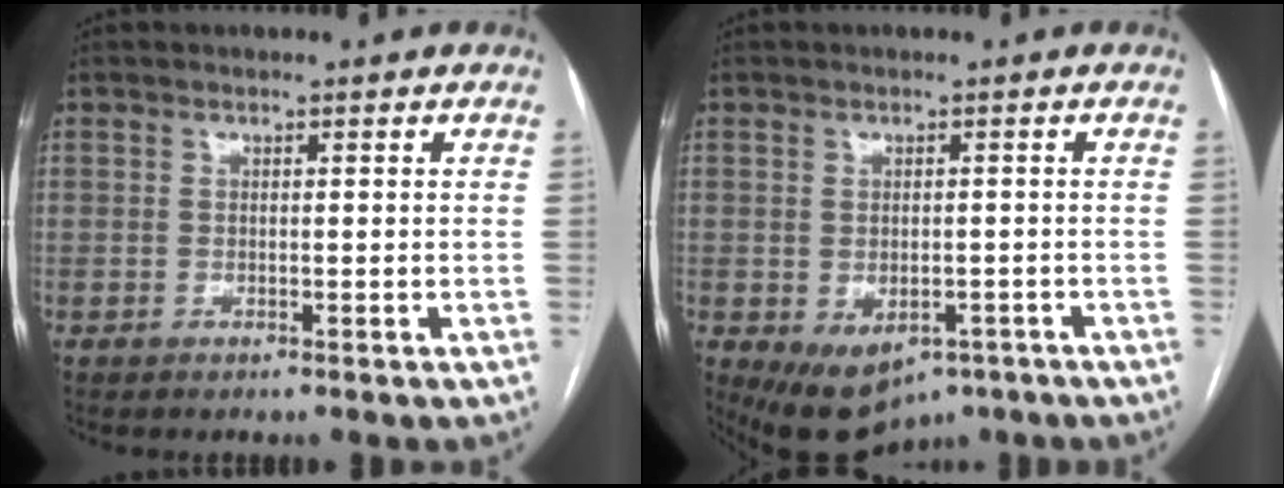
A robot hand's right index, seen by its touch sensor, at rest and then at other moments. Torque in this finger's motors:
{"motor_torque": [1.68, -0.47, 0.43, 0.08]}